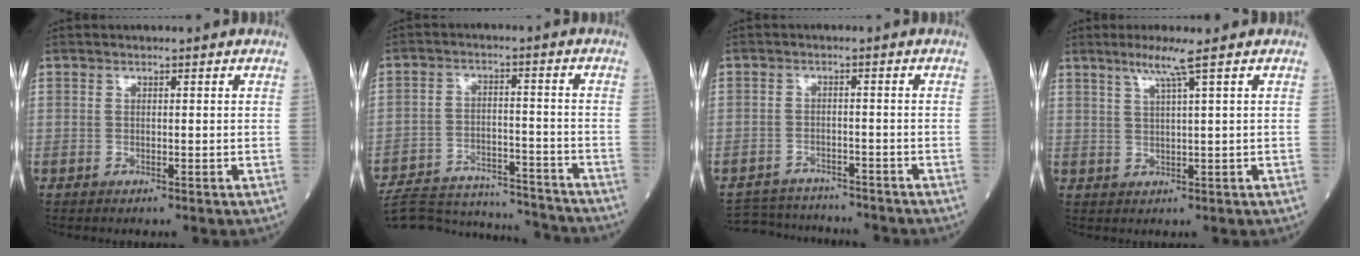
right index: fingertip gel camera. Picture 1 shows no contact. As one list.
[{"total": 19.6, "force": [-18.8, 3.2, 4.5], "torque": [-0.110, 0.000, -0.275]}, {"total": 9.0, "force": [-8.6, 2.4, 1.2], "torque": [-0.018, 0.011, -0.126]}, {"total": 3.9, "force": [2.3, -1.1, 3.0], "torque": [-0.064, -0.002, 0.048]}]